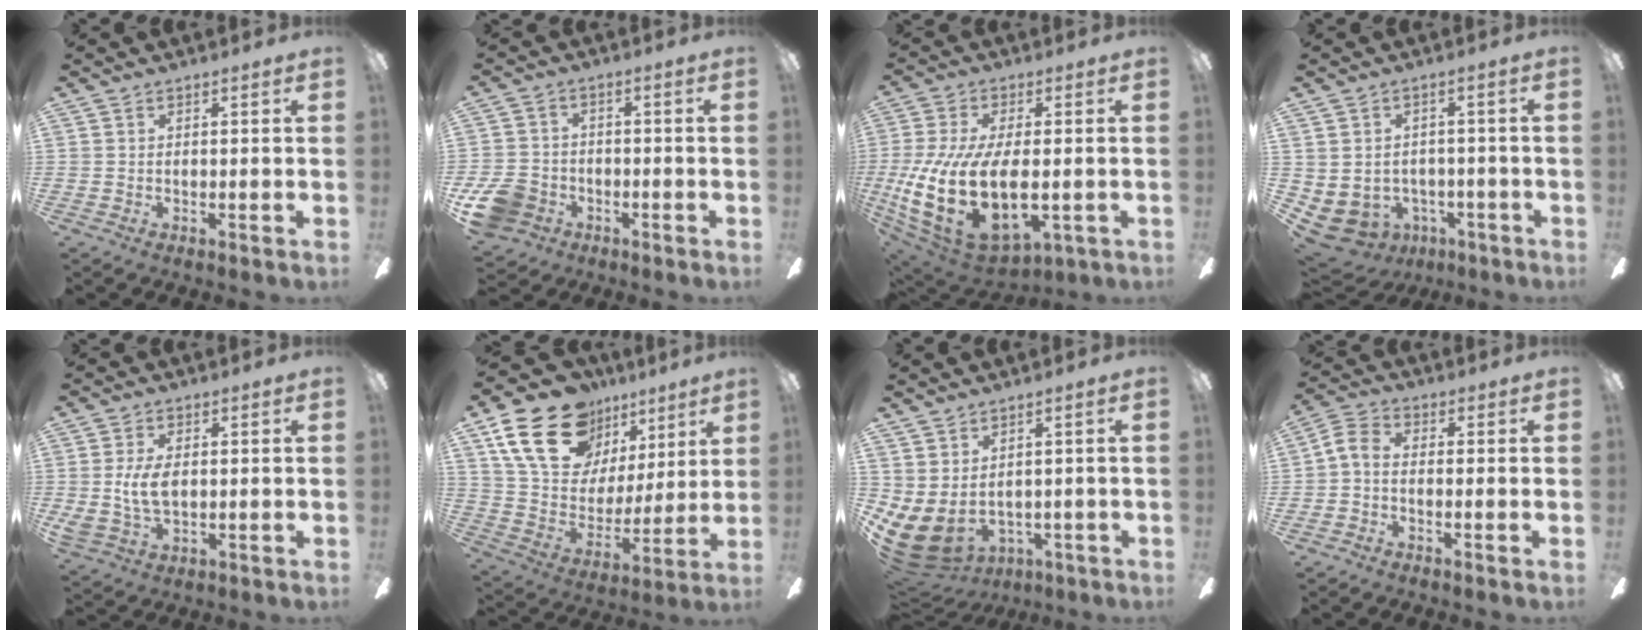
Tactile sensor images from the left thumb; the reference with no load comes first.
{"total": 9.5, "force": [-4.6, 7.4, 3.7], "torque": [-0.086, 0.035, -0.085]}
{"total": 23.2, "force": [-2.0, 11.6, 20.0], "torque": [-0.425, -0.018, -0.023]}
{"total": 4.3, "force": [-1.8, 3.7, 1.1], "torque": [-0.058, -0.003, -0.036]}
{"total": 7.6, "force": [0.5, 4.5, 6.2], "torque": [-0.138, 0.004, 0.008]}
{"total": 22.6, "force": [13.0, 14.8, 11.1], "torque": [-0.191, -0.058, 0.242]}
{"total": 5.4, "force": [0.0, 3.8, 3.8], "torque": [-0.115, -0.025, 0.002]}
{"total": 5.4, "force": [-0.5, 3.3, 4.3], "torque": [-0.104, 0.009, -0.013]}